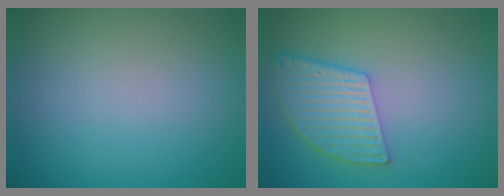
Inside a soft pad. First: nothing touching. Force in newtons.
{"total": 5.2, "press": 3.9, "slide": 3.4}